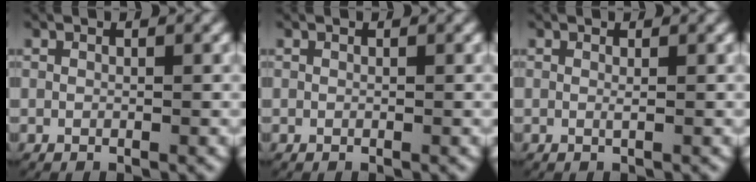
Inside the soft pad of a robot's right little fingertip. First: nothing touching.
{"total": 0.0}
{"total": 0.6, "force": [0.2, -0.1, 0.5], "torque": [-0.012, -0.002, 0.002]}